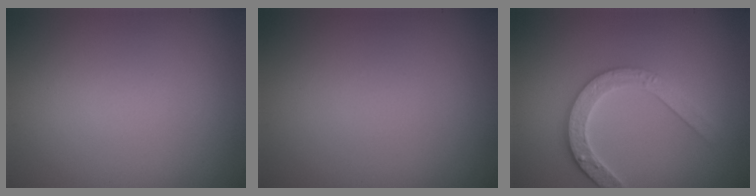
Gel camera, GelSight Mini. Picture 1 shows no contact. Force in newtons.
{"total": 0.0}
{"total": 3.3, "press": 3.1, "slide": 1.2}